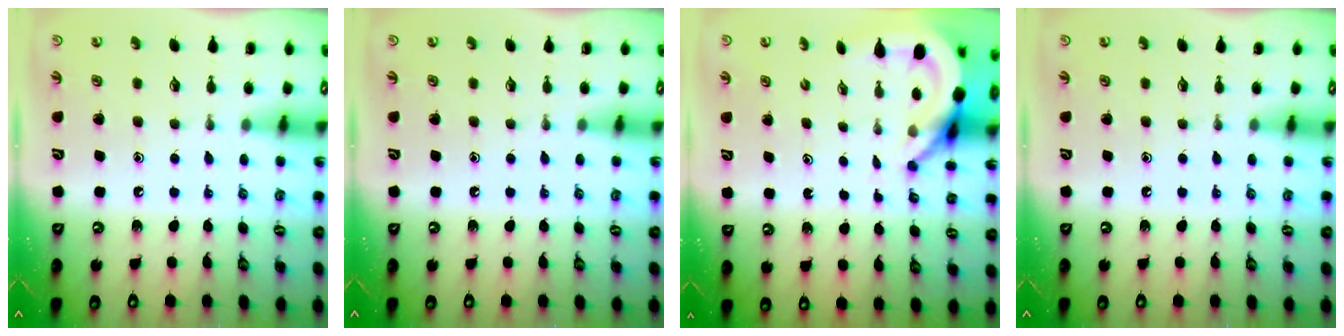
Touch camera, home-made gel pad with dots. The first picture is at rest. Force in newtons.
{"total": 0.0}
{"total": 6.2, "press": 6.1, "slide": 0.7}
{"total": 0.0}